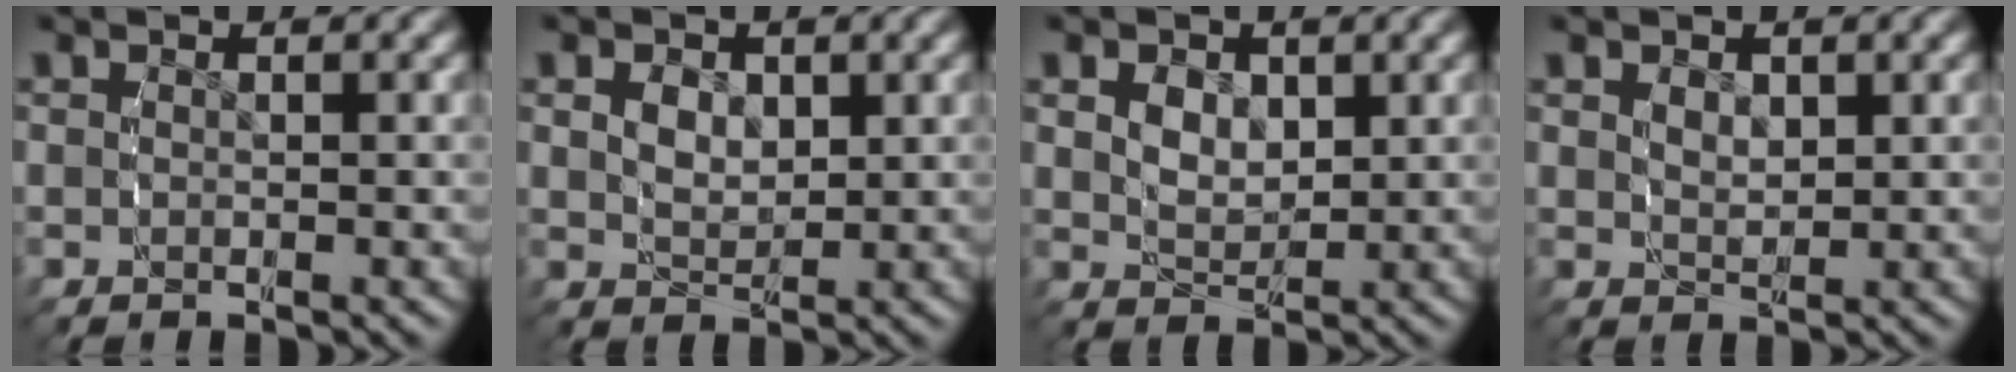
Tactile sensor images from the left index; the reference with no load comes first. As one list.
[{"total": 2.6, "force": [0.6, 1.6, 1.9], "torque": [-0.034, -0.016, 0.024]}, {"total": 2.9, "force": [0.8, 1.8, 2.1], "torque": [-0.037, -0.016, 0.026]}, {"total": 1.4, "force": [0.6, 0.6, 1.1], "torque": [-0.019, -0.013, 0.024]}]